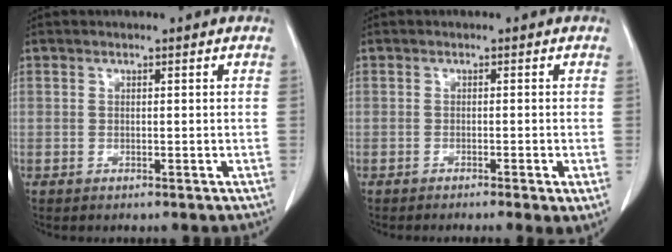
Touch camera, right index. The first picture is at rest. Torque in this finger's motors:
{"motor_torque": [0.70, -0.67, 0.26, 0.03]}